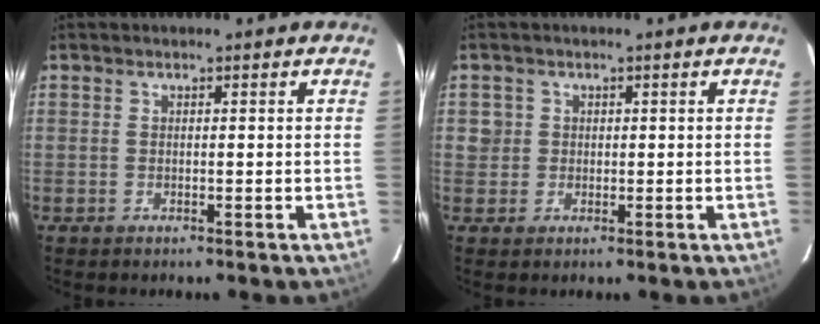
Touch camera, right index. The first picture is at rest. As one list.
[{"total": 2.2, "force": [0.1, 2.2, 0.1], "torque": [0.007, 0.010, 0.003]}]